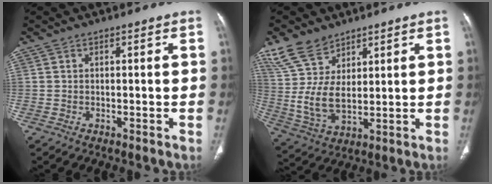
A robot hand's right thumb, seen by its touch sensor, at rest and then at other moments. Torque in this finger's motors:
{"motor_torque": [0.05, 0.85, 0.82, 0.04, 0.38]}